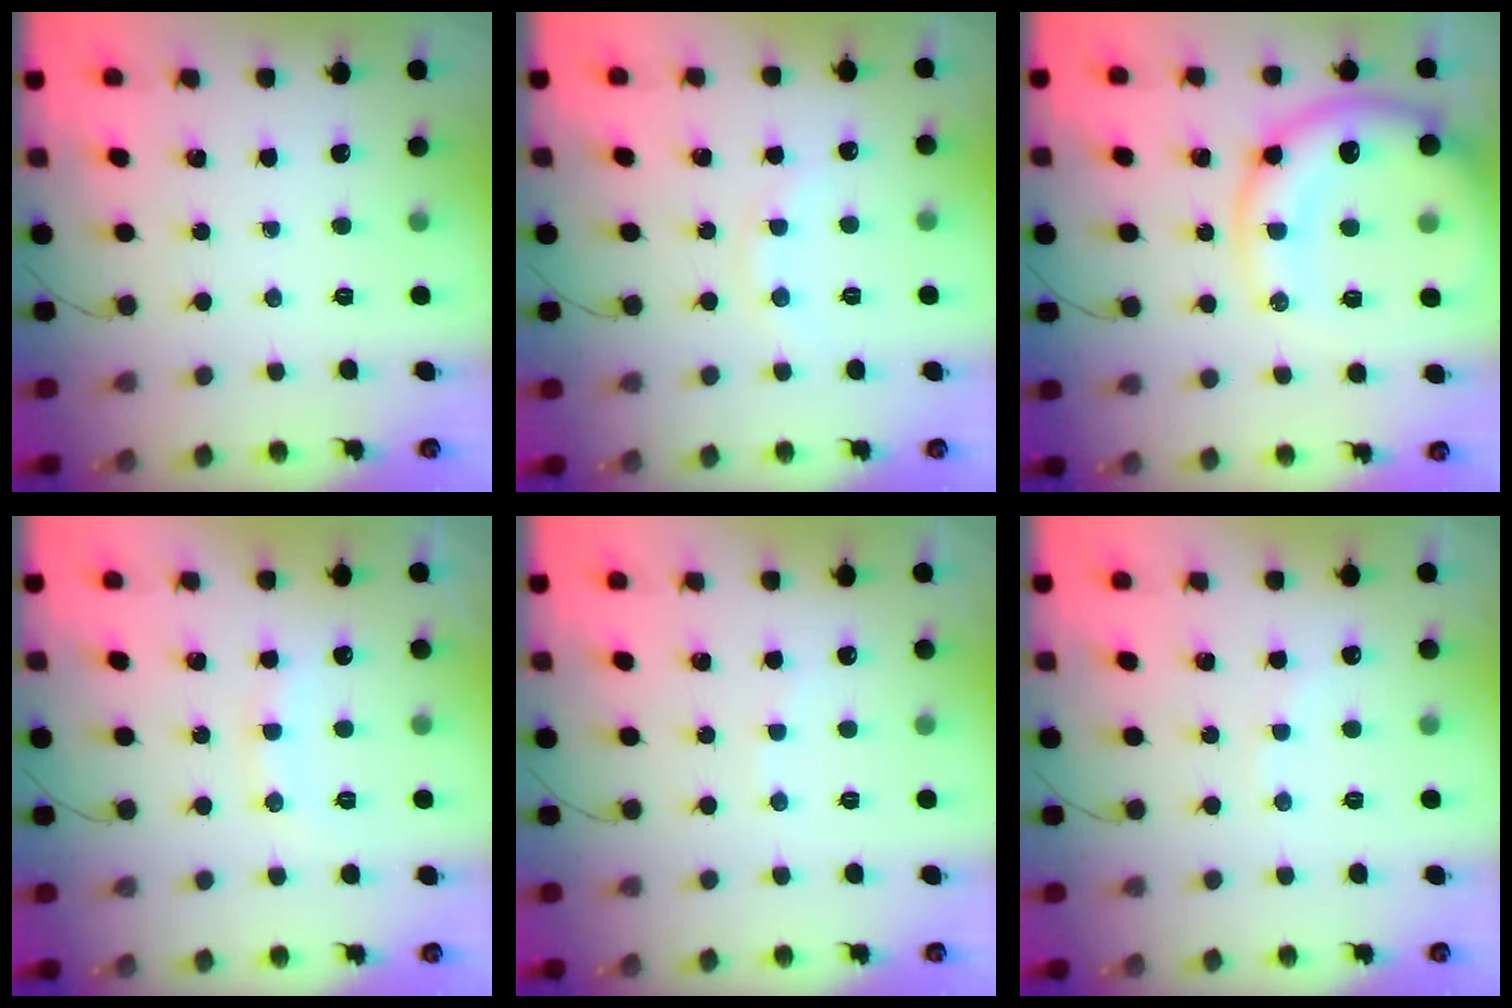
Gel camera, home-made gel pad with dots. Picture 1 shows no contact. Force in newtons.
{"total": 7.4, "press": 7.2, "slide": 1.6}
{"total": 17.6, "press": 17.2, "slide": 3.4}
{"total": 8.8, "press": 8.8, "slide": 1.0}
{"total": 4.9, "press": 4.8, "slide": 0.7}
{"total": 6.0, "press": 5.9, "slide": 1.1}